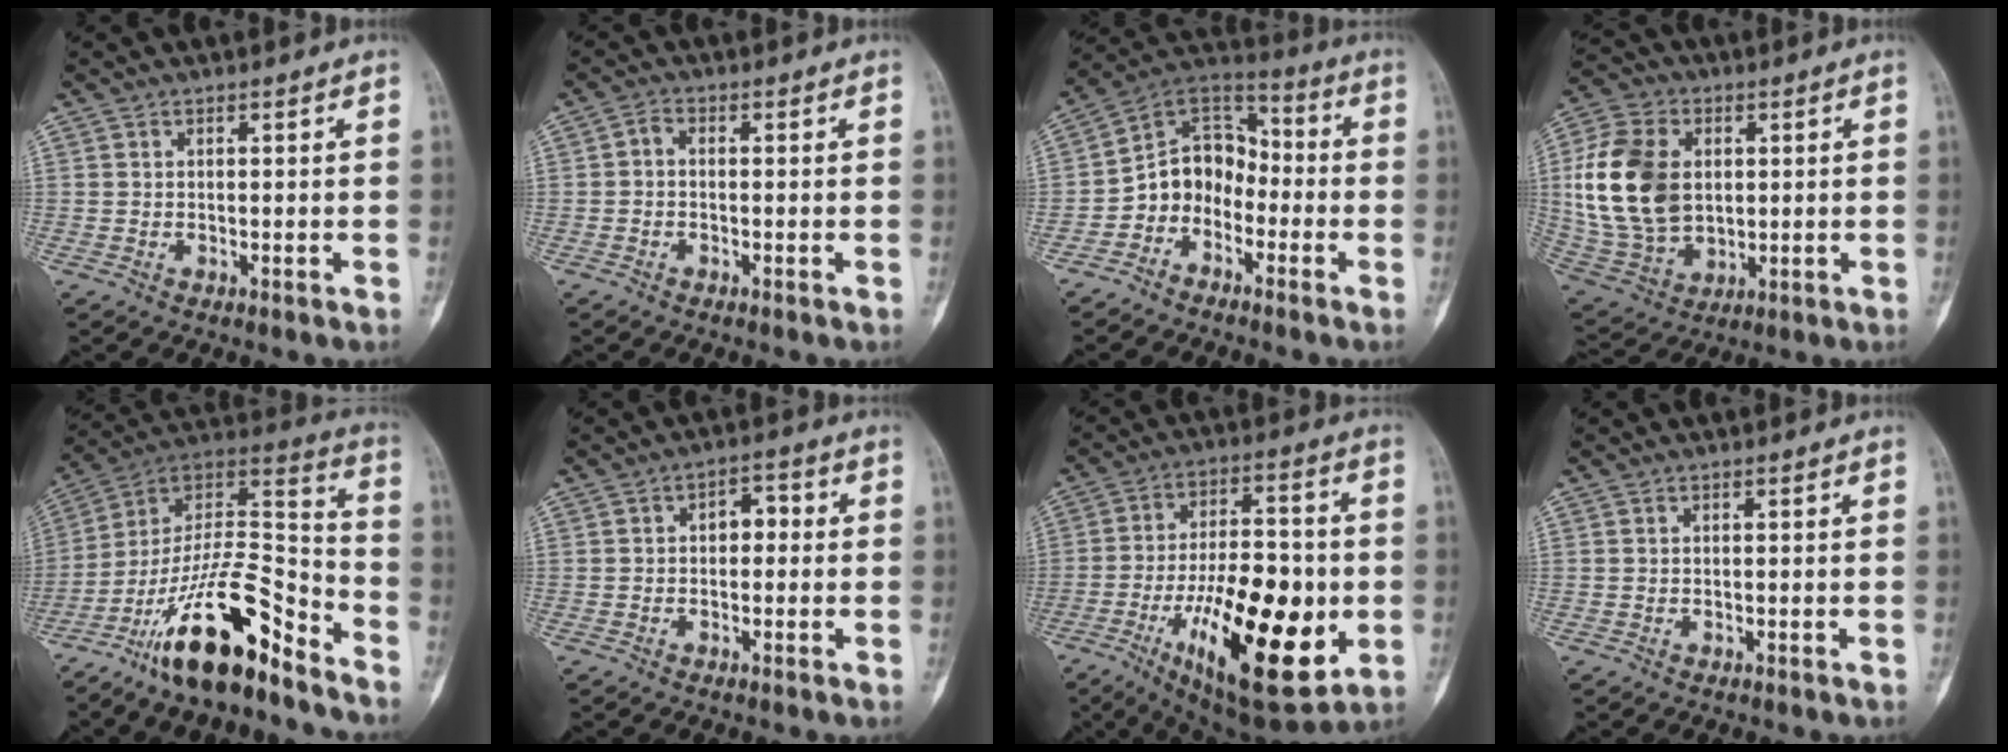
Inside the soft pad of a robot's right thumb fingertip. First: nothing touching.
{"total": 1.7, "force": [-0.4, 1.1, 1.2], "torque": [-0.020, 0.008, -0.015]}
{"total": 10.3, "force": [-3.8, 8.2, 4.9], "torque": [-0.053, 0.073, -0.087]}
{"total": 18.8, "force": [2.4, 13.2, 13.2], "torque": [-0.249, -0.004, 0.055]}
{"total": 21.1, "force": [-14.0, 6.5, 14.4], "torque": [-0.246, 0.102, -0.243]}
{"total": 4.2, "force": [0.2, 2.7, 3.2], "torque": [-0.028, 0.018, -0.005]}
{"total": 26.4, "force": [-6.8, 10.5, 23.2], "torque": [-0.372, 0.000, -0.090]}
{"total": 0.0}